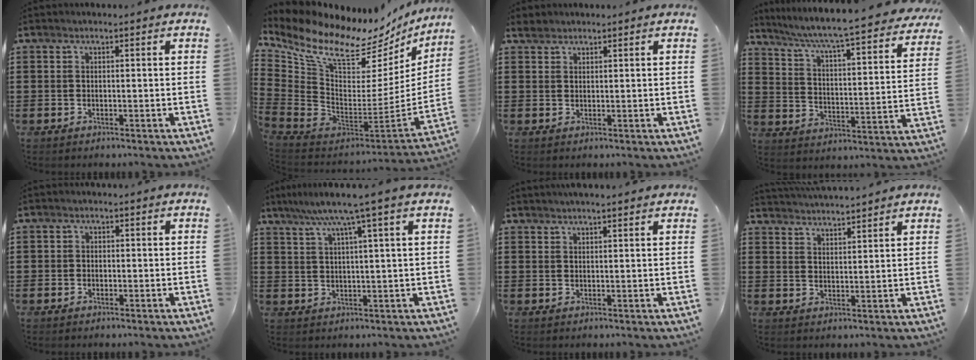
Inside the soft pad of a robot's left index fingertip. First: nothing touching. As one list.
[{"total": 10.8, "force": [8.2, 4.1, 5.7], "torque": [-0.147, -0.071, 0.140]}, {"total": 1.6, "force": [1.4, 0.7, 0.3], "torque": [-0.010, 0.004, 0.029]}, {"total": 5.6, "force": [4.9, -0.7, 2.6], "torque": [-0.073, -0.048, 0.073]}, {"total": 0.8, "force": [-0.4, 0.7, 0.2], "torque": [-0.005, 0.001, -0.008]}, {"total": 6.1, "force": [3.8, -0.6, 4.8], "torque": [-0.104, -0.006, 0.060]}, {"total": 1.7, "force": [1.6, 0.0, 0.7], "torque": [-0.016, 0.003, 0.031]}, {"total": 3.3, "force": [3.3, -0.4, -0.2], "torque": [-0.007, -0.016, 0.058]}]